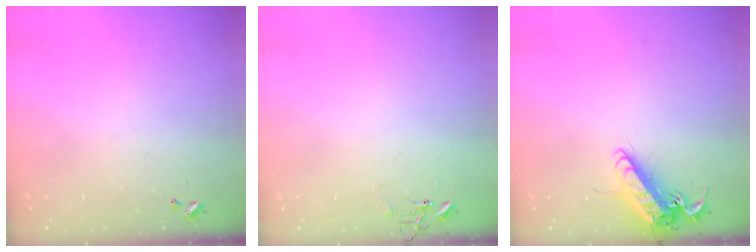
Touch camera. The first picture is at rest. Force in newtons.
{"total": 5.5, "press": 5.4, "slide": 0.4}
{"total": 13.4, "press": 13.2, "slide": 2.5}